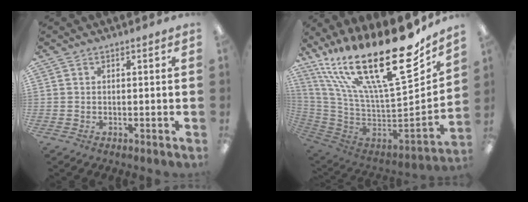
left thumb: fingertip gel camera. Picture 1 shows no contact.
{"total": 32.5, "force": [18.0, 10.8, 24.8], "torque": [-0.422, -0.151, 0.313]}